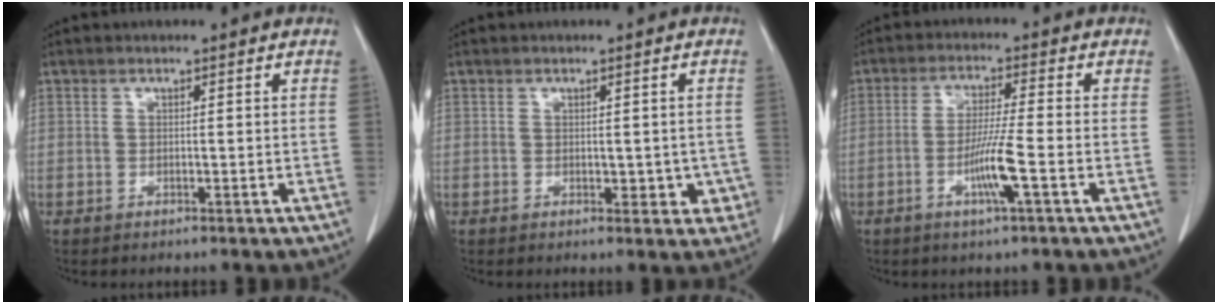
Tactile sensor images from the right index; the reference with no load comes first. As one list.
[{"total": 3.5, "force": [-0.5, 2.1, 2.7], "torque": [-0.016, 0.002, 0.000]}, {"total": 6.5, "force": [-2.3, -0.5, 6.1], "torque": [-0.117, -0.009, -0.045]}]